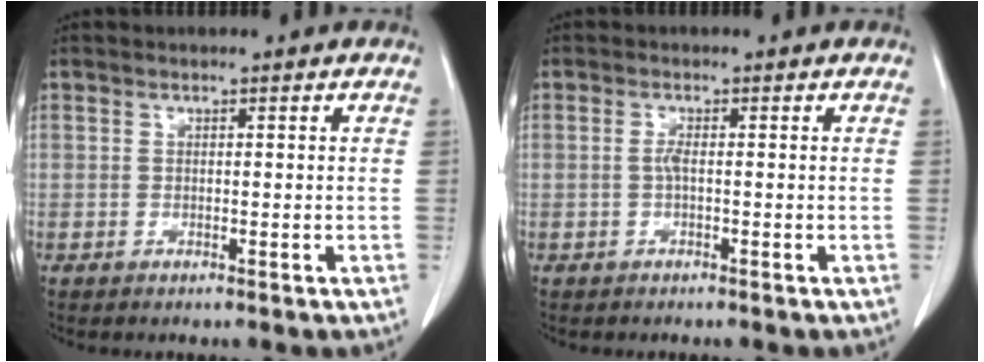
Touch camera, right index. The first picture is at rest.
{"total": 1.1, "force": [-0.1, 0.1, 1.1], "torque": [-0.020, 0.002, -0.003]}